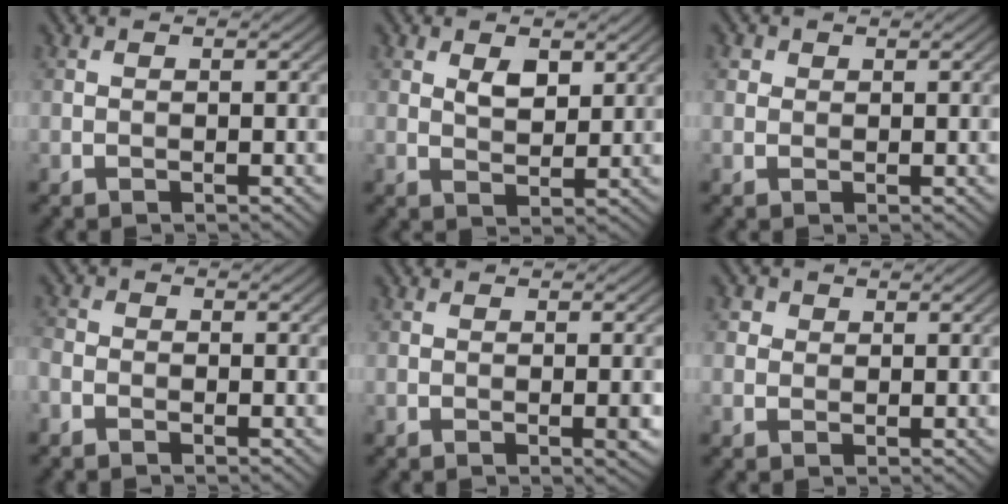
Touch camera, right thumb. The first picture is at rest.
{"total": 3.2, "force": [1.6, 1.8, 2.1], "torque": [-0.041, -0.006, 0.032]}
{"total": 1.5, "force": [0.7, 1.2, 0.4], "torque": [-0.006, -0.002, 0.009]}
{"total": 2.1, "force": [-1.5, 1.2, 0.8], "torque": [-0.020, -0.003, -0.040]}
{"total": 1.5, "force": [-0.3, 0.1, 1.4], "torque": [-0.024, 0.000, -0.005]}
{"total": 2.0, "force": [0.9, 1.7, 0.6], "torque": [-0.015, -0.006, 0.014]}